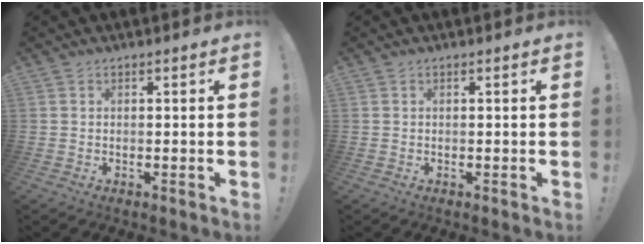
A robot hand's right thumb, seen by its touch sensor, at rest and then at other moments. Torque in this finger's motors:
{"motor_torque": [0.00, 0.00, 0.00, -0.02, 0.00]}